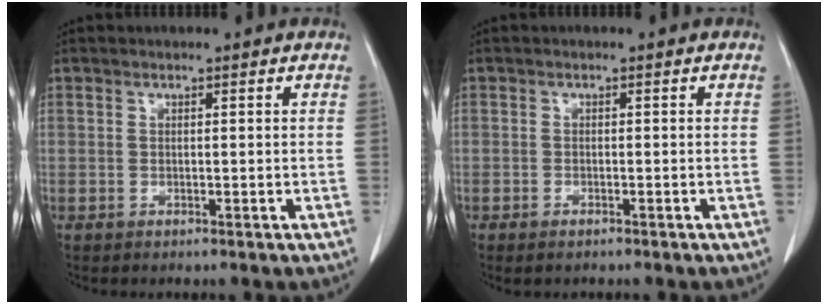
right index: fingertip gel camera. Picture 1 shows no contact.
{"total": 1.4, "force": [-1.1, 0.5, 0.8], "torque": [-0.014, -0.001, -0.012]}